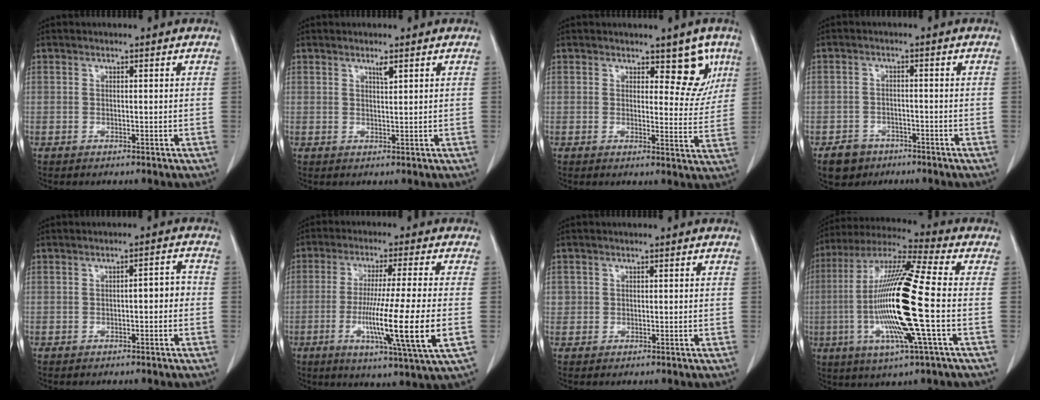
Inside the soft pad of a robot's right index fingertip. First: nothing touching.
{"total": 1.3, "force": [0.9, 0.1, 0.9], "torque": [-0.018, -0.004, 0.016]}
{"total": 5.6, "force": [3.3, 2.8, 3.5], "torque": [-0.020, -0.005, 0.040]}
{"total": 4.2, "force": [-2.7, 3.1, 0.6], "torque": [-0.013, 0.009, -0.039]}
{"total": 2.7, "force": [-0.6, 0.9, 2.5], "torque": [-0.035, 0.014, -0.006]}
{"total": 15.1, "force": [-3.3, -1.4, 14.7], "torque": [-0.261, -0.032, -0.061]}
{"total": 1.4, "force": [0.2, 1.3, 0.2], "torque": [0.008, 0.005, 0.001]}
{"total": 19.8, "force": [-3.0, 0.5, 19.6], "torque": [-0.400, -0.009, -0.066]}